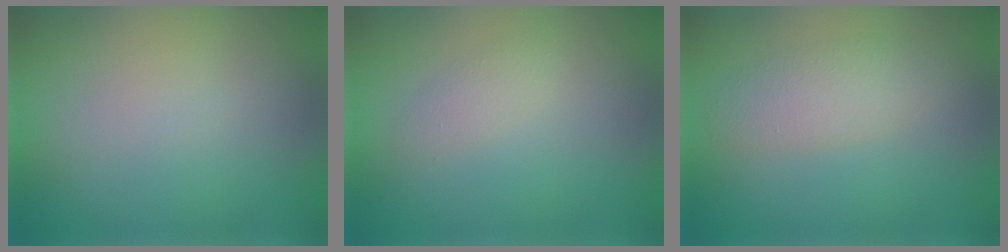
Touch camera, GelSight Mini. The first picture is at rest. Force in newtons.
{"total": 1.2, "press": 1.2, "slide": 0.1}
{"total": 2.8, "press": 2.8, "slide": 0.1}